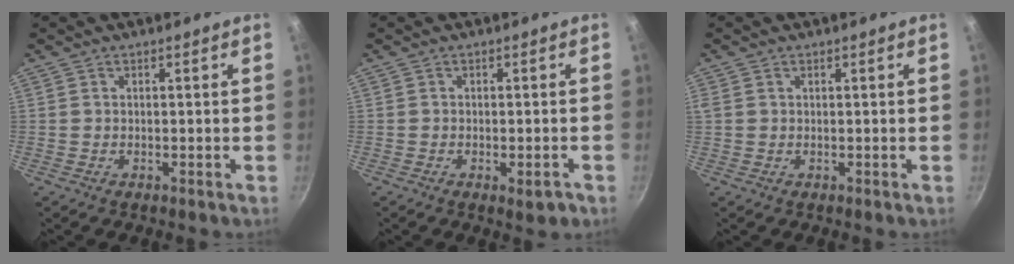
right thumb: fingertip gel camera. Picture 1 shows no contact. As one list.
[{"total": 2.6, "force": [-1.2, 0.9, 2.1], "torque": [-0.024, 0.006, -0.012]}, {"total": 1.1, "force": [0.3, 0.9, 0.5], "torque": [-0.016, 0.006, 0.008]}]